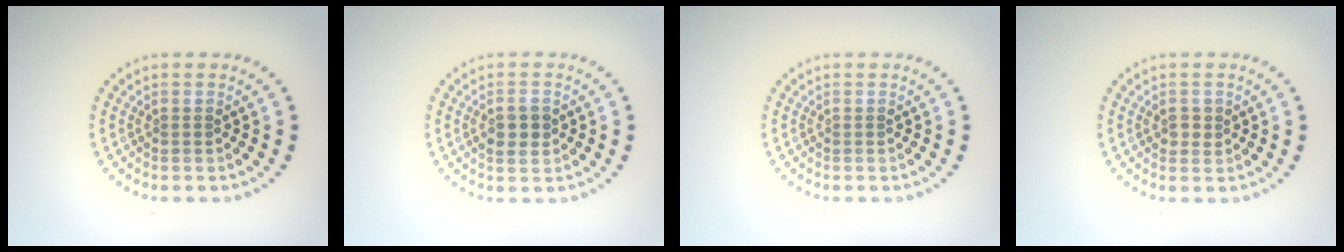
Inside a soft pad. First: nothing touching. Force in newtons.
{"total": 2.1, "press": 2.1, "slide": 0.1}
{"total": 0.0}
{"total": 1.3, "press": 1.3, "slide": 0.2}